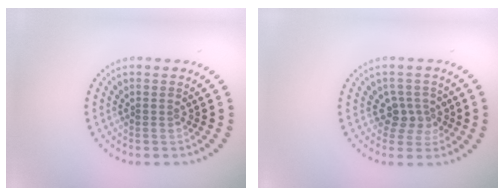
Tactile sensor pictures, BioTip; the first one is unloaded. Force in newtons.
{"total": 2.5, "press": 2.2, "slide": 1.3}